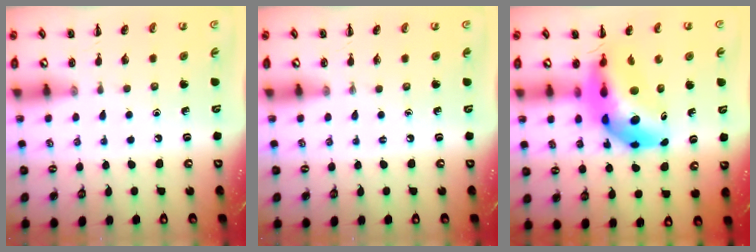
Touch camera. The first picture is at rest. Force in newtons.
{"total": 0.0}
{"total": 12.8, "press": 12.3, "slide": 3.8}